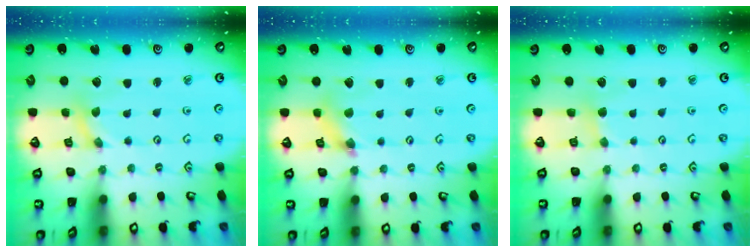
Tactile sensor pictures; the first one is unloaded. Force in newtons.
{"total": 4.3, "press": 4.3, "slide": 0.5}
{"total": 3.8, "press": 3.7, "slide": 0.6}